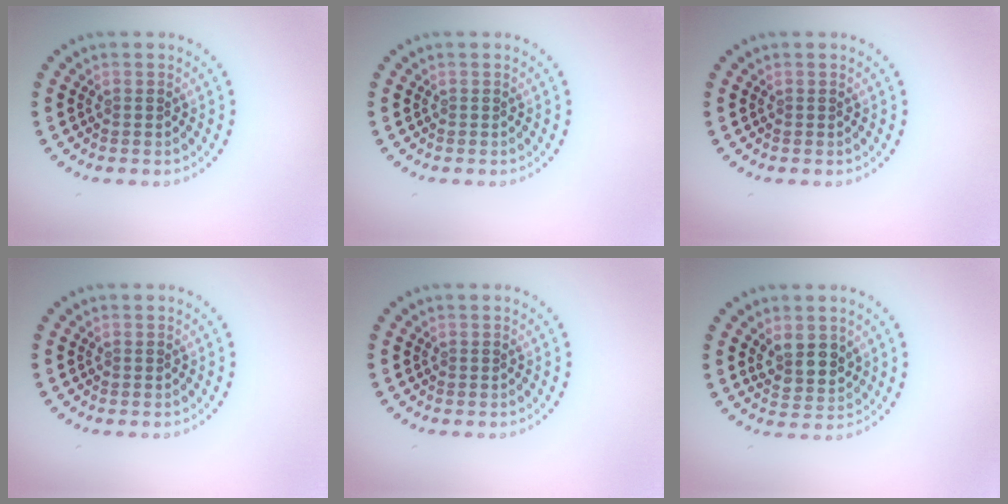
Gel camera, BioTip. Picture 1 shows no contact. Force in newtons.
{"total": 0.0}
{"total": 0.0}
{"total": 0.0}
{"total": 0.0}
{"total": 2.8, "press": 2.5, "slide": 1.1}